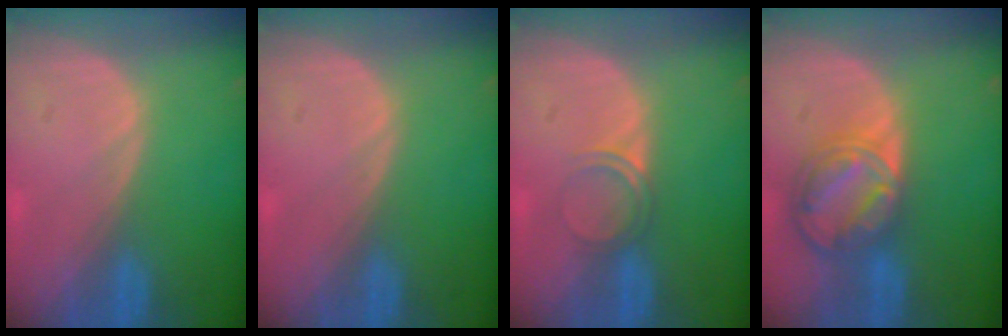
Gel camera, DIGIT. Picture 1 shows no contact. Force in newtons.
{"total": 0.0}
{"total": 2.5, "press": 2.1, "slide": 1.2}
{"total": 8.7, "press": 7.4, "slide": 4.6}